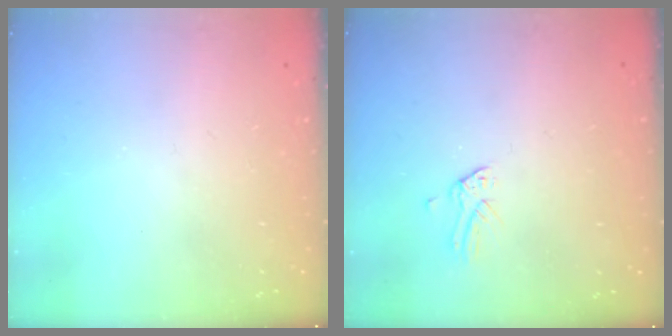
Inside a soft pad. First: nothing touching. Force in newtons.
{"total": 0.0}